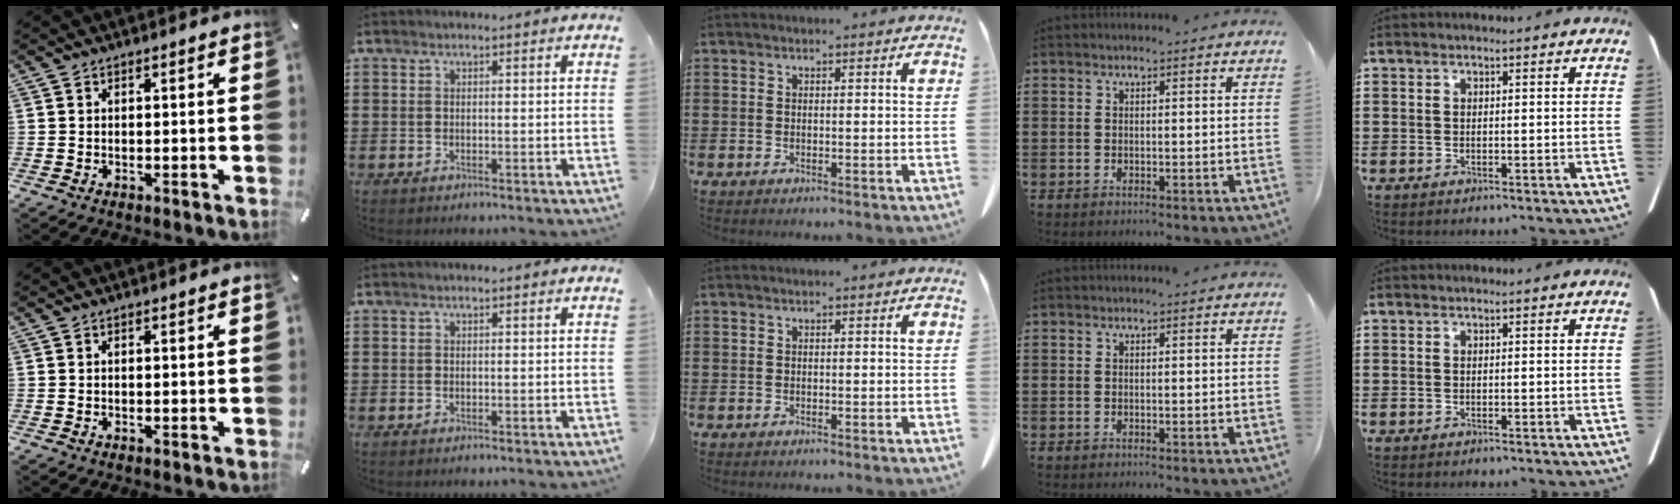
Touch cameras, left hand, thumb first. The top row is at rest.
{}